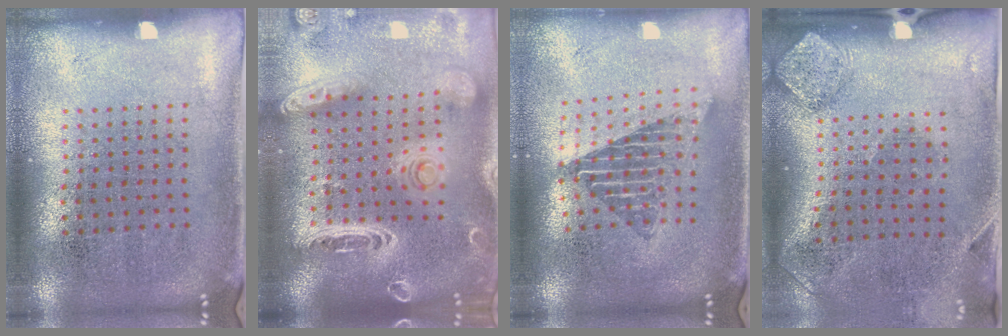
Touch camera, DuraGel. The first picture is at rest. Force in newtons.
{"total": 3.4, "press": 2.8, "slide": 1.9}
{"total": 1.6, "press": 1.3, "slide": 0.9}
{"total": 1.9, "press": 1.1, "slide": 1.6}